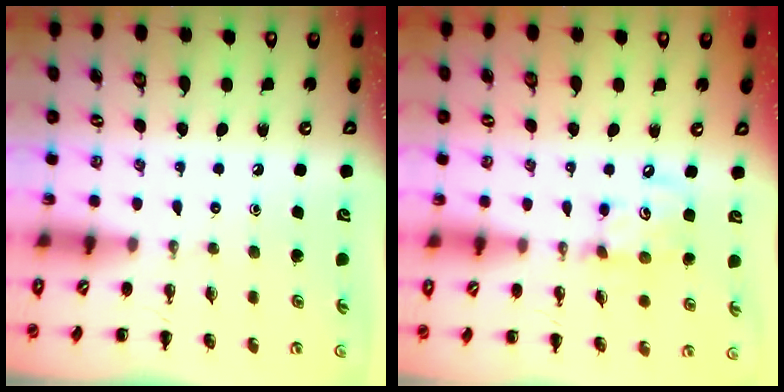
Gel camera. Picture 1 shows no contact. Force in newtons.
{"total": 6.4, "press": 6.4, "slide": 0.5}